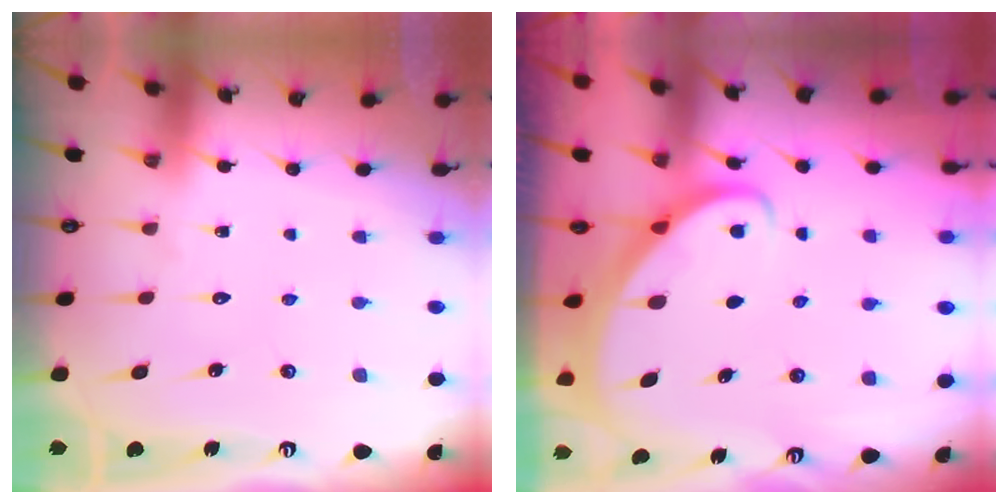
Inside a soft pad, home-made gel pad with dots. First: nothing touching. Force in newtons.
{"total": 2.3, "press": 2.3, "slide": 0.3}